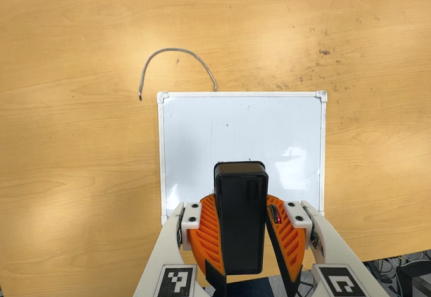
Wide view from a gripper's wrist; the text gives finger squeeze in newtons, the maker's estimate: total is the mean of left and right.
{"total": 9.3, "left": 9.4, "right": 9.2}